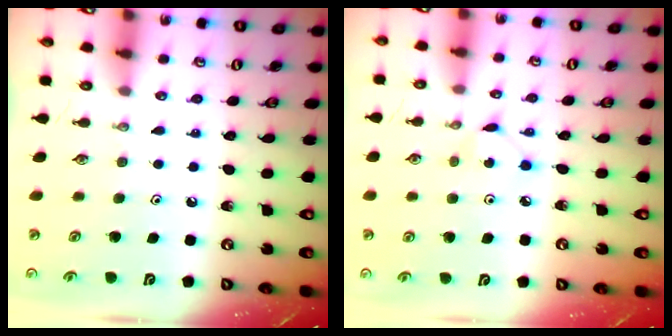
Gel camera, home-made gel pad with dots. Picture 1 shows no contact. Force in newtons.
{"total": 3.5, "press": 3.5, "slide": 0.4}